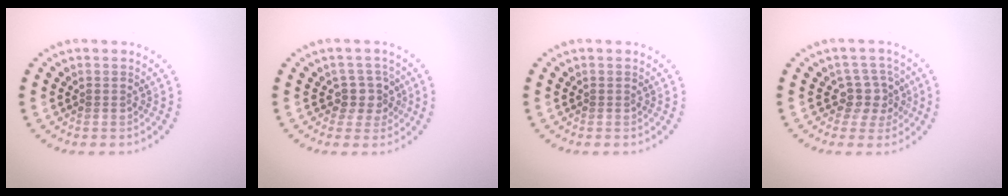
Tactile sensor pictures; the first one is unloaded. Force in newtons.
{"total": 2.4, "press": 2.0, "slide": 1.3}
{"total": 0.0}
{"total": 3.0, "press": 2.4, "slide": 1.8}